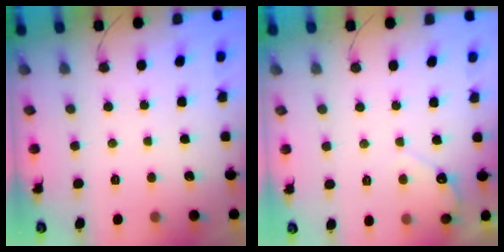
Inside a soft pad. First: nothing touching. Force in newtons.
{"total": 3.3, "press": 3.3, "slide": 0.2}